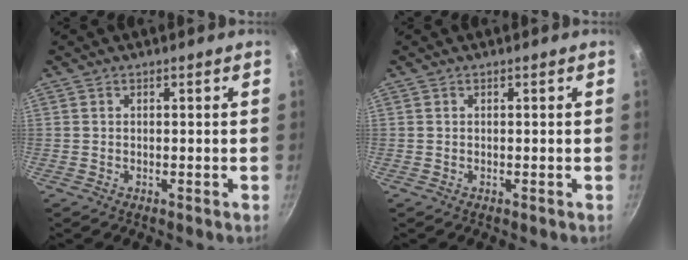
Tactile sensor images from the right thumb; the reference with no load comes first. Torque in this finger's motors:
{"motor_torque": [-0.01, -0.01, 0.04, -0.01, 0.01]}